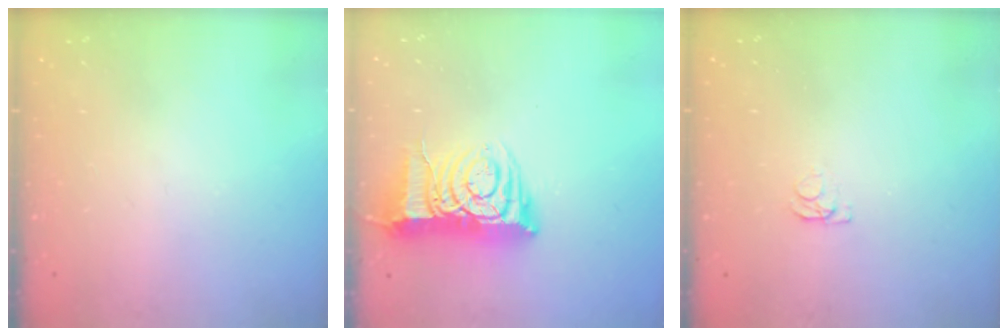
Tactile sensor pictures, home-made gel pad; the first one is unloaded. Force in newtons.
{"total": 11.7, "press": 11.6, "slide": 1.0}
{"total": 1.2, "press": 1.1, "slide": 0.3}